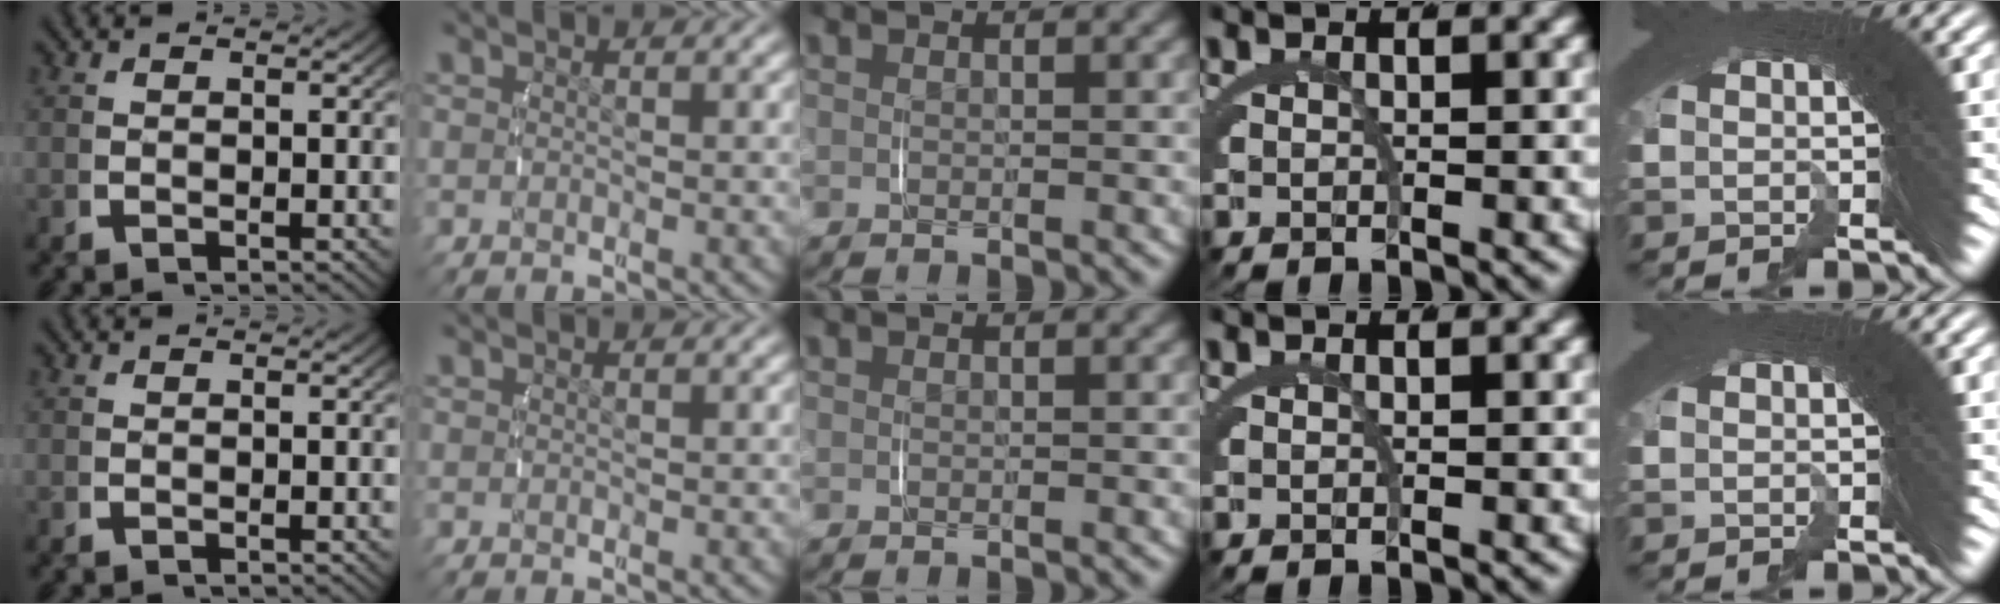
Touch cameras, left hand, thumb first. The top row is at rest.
{}